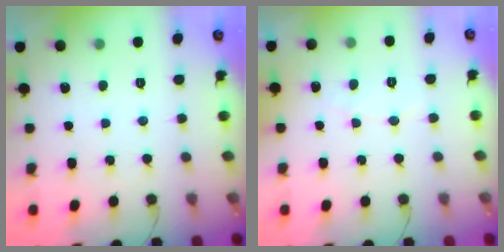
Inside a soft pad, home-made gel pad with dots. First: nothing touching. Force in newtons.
{"total": 3.1, "press": 3.1, "slide": 0.3}